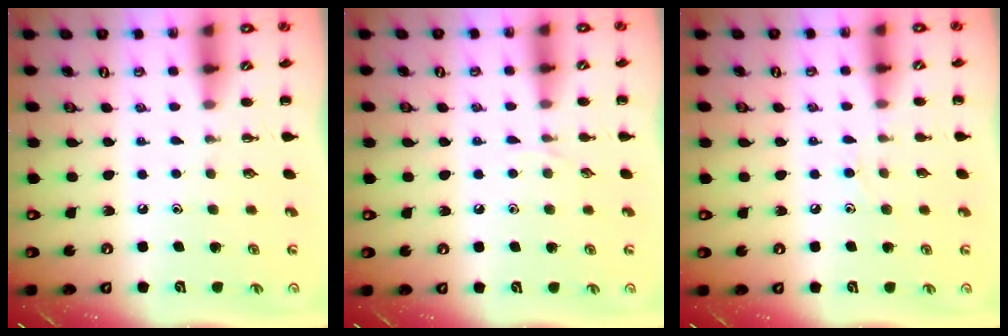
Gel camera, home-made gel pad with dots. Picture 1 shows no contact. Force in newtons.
{"total": 3.0, "press": 2.8, "slide": 1.1}
{"total": 6.4, "press": 6.1, "slide": 2.0}